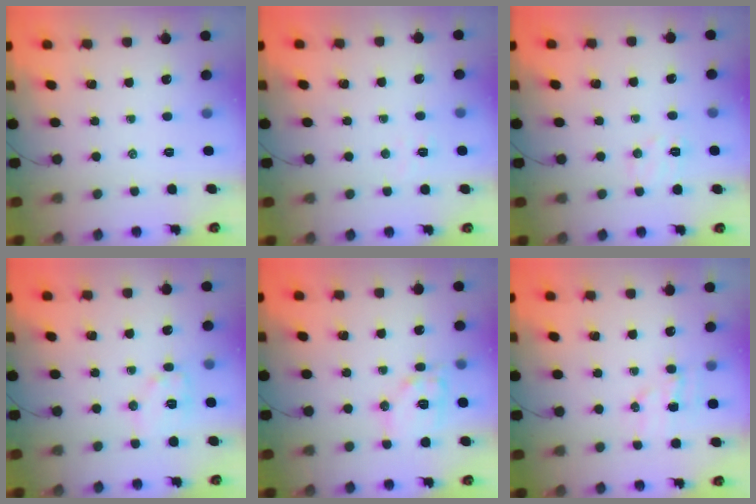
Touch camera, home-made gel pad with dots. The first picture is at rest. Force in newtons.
{"total": 2.3, "press": 2.2, "slide": 0.7}
{"total": 7.0, "press": 6.9, "slide": 1.2}
{"total": 9.0, "press": 9.0, "slide": 0.2}
{"total": 10.7, "press": 10.7, "slide": 0.8}
{"total": 5.8, "press": 5.7, "slide": 1.2}